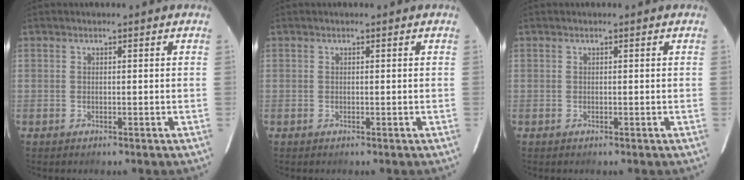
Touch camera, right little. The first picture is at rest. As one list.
[{"total": 0.0}, {"total": 0.0}]